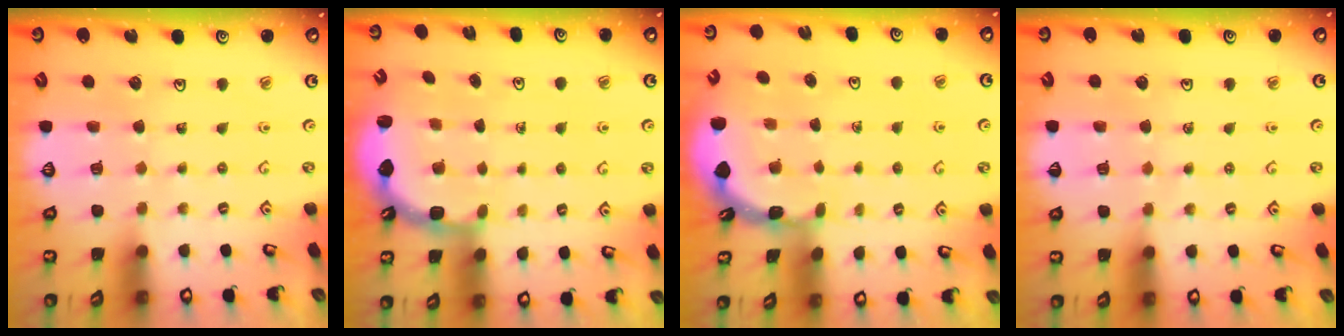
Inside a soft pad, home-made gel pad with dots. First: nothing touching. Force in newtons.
{"total": 3.2, "press": 2.5, "slide": 2.0}
{"total": 1.6, "press": 1.6, "slide": 0.1}
{"total": 2.5, "press": 2.5, "slide": 0.5}